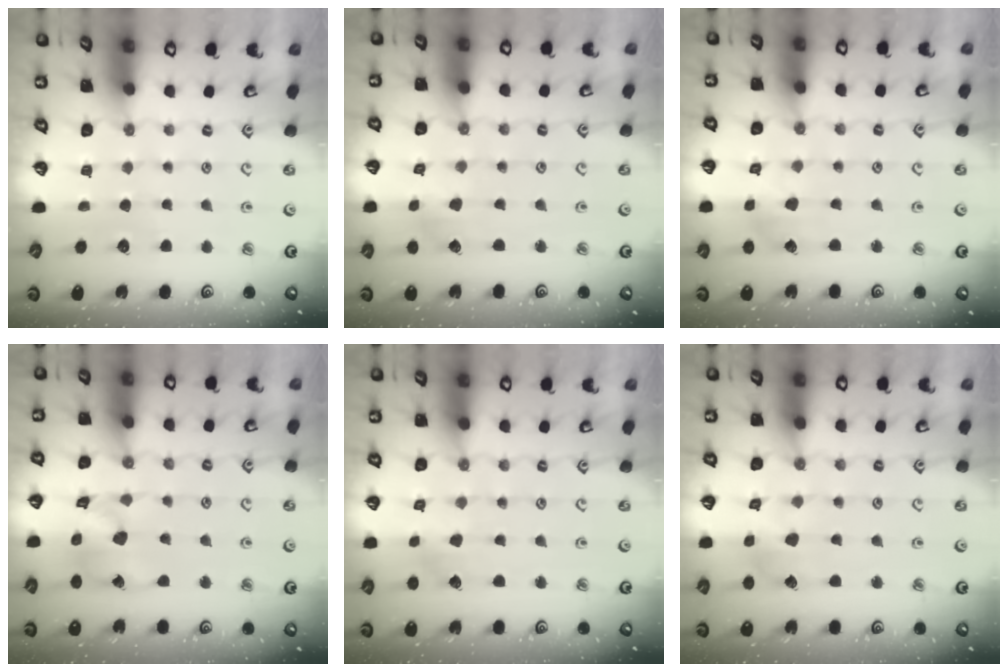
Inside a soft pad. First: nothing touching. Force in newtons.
{"total": 2.0, "press": 2.0, "slide": 0.1}
{"total": 2.0, "press": 2.0, "slide": 0.3}
{"total": 12.6, "press": 12.5, "slide": 1.5}
{"total": 2.9, "press": 2.9, "slide": 0.2}
{"total": 4.3, "press": 4.3, "slide": 0.5}